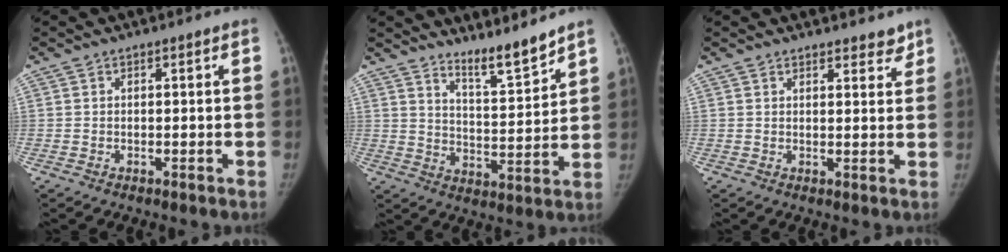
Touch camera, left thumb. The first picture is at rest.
{"total": 7.8, "force": [7.1, 0.4, 3.3], "torque": [-0.049, -0.068, 0.124]}
{"total": 3.4, "force": [2.9, 1.5, 0.8], "torque": [0.016, -0.019, 0.031]}